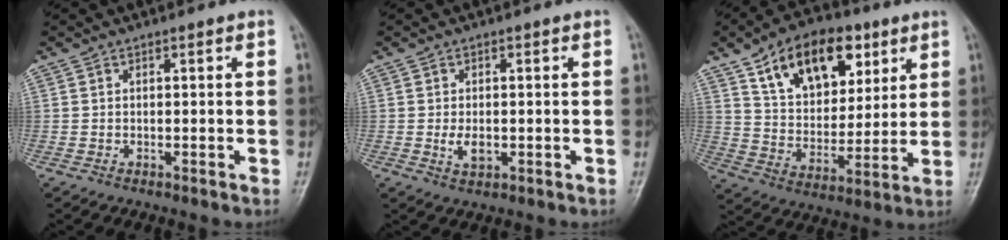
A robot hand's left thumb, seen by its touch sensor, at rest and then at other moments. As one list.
[{"total": 3.5, "force": [-0.6, 2.3, 2.6], "torque": [-0.040, -0.004, -0.008]}, {"total": 18.8, "force": [9.2, 11.5, 11.6], "torque": [-0.137, -0.027, 0.160]}]